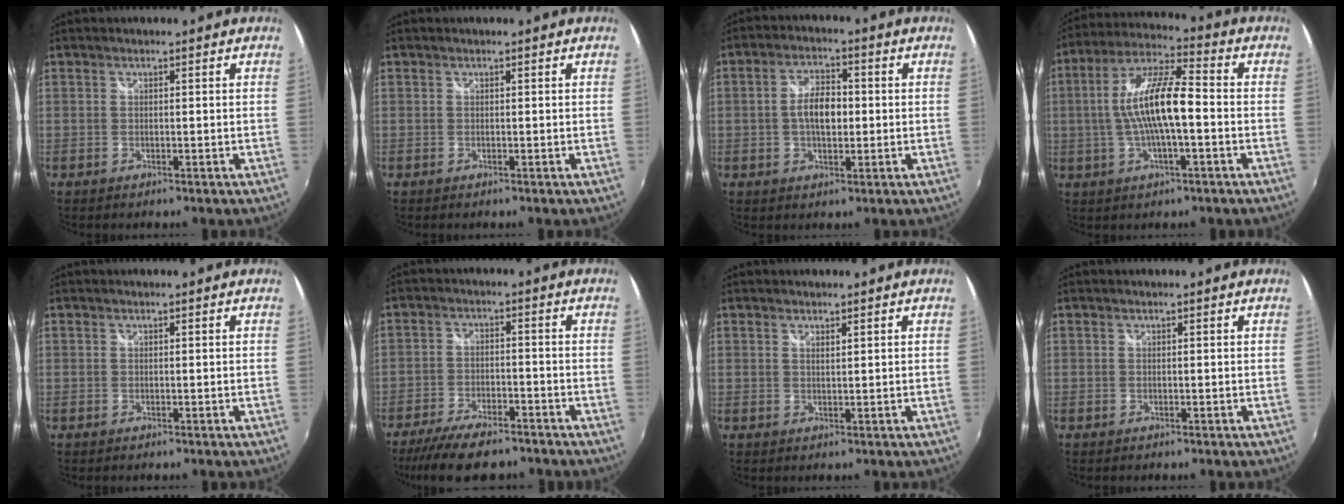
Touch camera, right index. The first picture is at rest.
{"total": 0.0}
{"total": 6.5, "force": [-0.3, 3.4, 5.5], "torque": [-0.101, 0.009, -0.005]}
{"total": 13.2, "force": [-1.3, 3.0, 12.8], "torque": [-0.247, 0.011, -0.026]}
{"total": 0.0}
{"total": 13.1, "force": [-10.5, 4.2, 6.7], "torque": [-0.149, -0.027, -0.173]}
{"total": 1.0, "force": [0.8, 0.1, 0.5], "torque": [-0.007, 0.000, 0.014]}
{"total": 0.0}